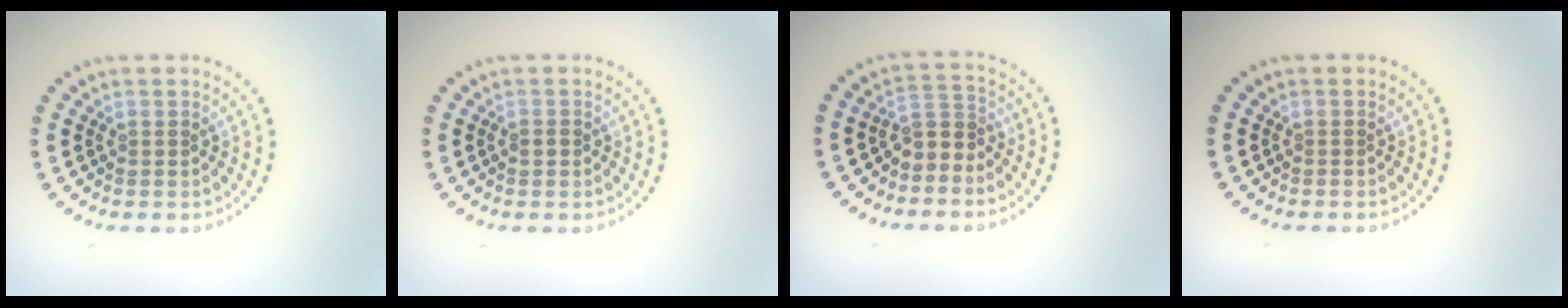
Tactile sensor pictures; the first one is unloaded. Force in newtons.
{"total": 1.1, "press": 1.1, "slide": 0.1}
{"total": 2.4, "press": 2.0, "slide": 1.4}
{"total": 0.0}